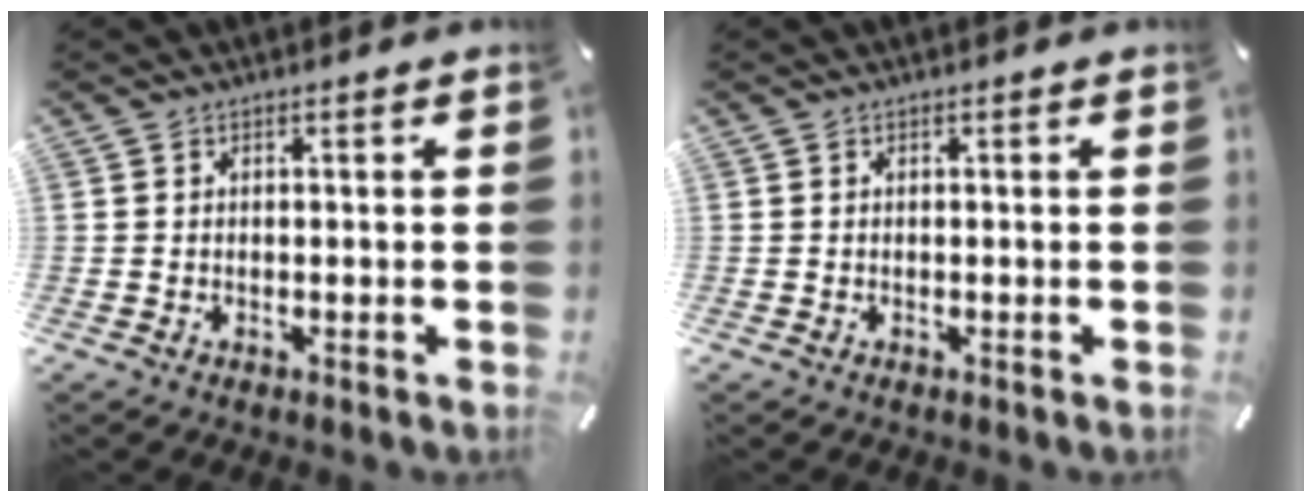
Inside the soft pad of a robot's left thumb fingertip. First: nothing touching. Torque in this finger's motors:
{"motor_torque": [0.12, 0.11, -0.09, 0.08, 0.00]}